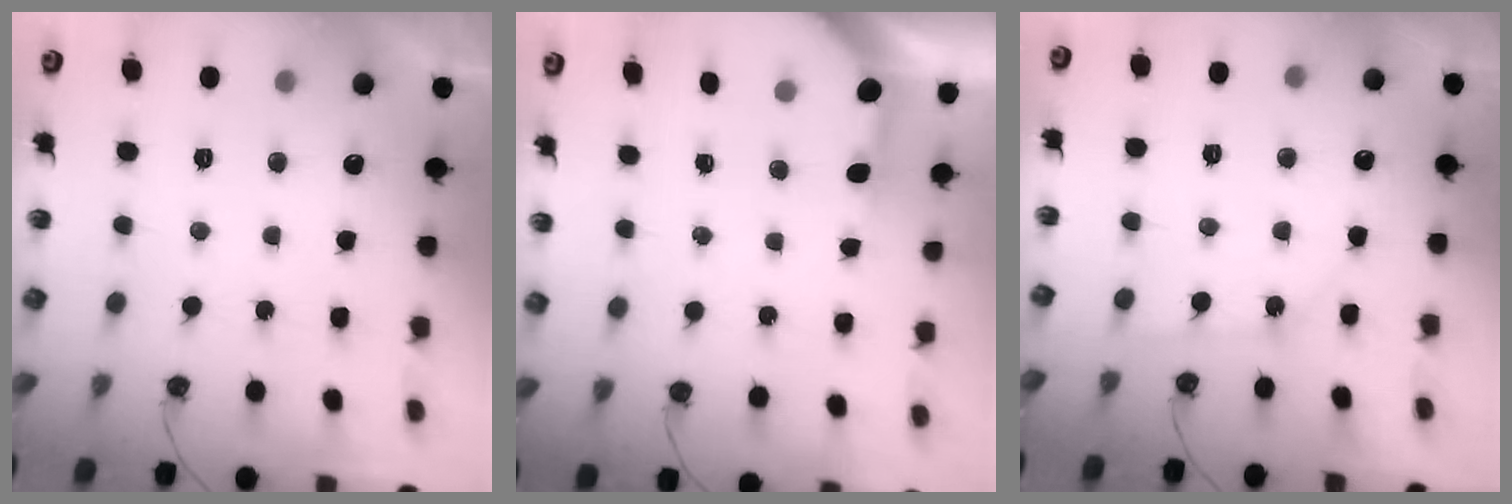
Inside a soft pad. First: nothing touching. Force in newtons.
{"total": 3.3, "press": 3.3, "slide": 0.5}
{"total": 5.0, "press": 5.0, "slide": 0.5}